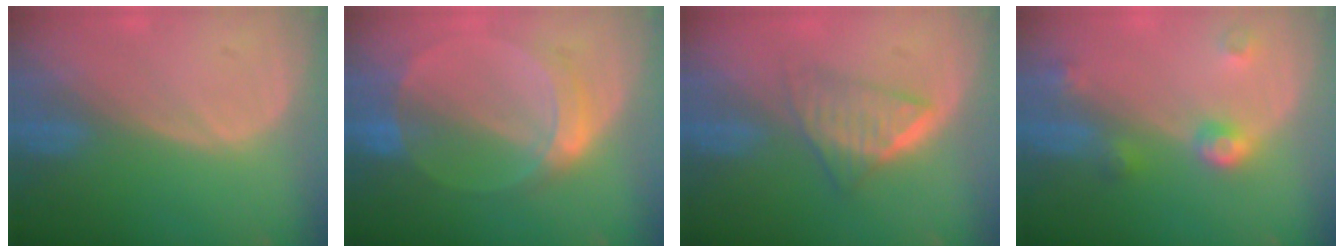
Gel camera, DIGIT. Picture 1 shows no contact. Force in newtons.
{"total": 6.1, "press": 5.6, "slide": 2.4}
{"total": 6.3, "press": 5.4, "slide": 3.3}
{"total": 4.6, "press": 4.1, "slide": 2.0}